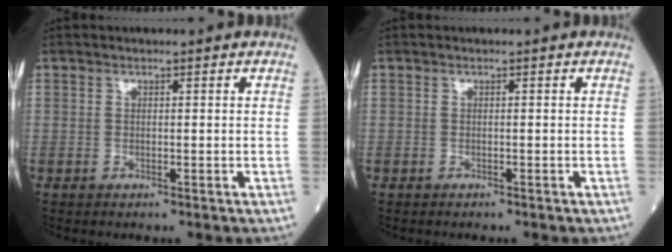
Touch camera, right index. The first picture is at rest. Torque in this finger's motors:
{"motor_torque": [-0.27, -0.14, -0.36, -0.14]}